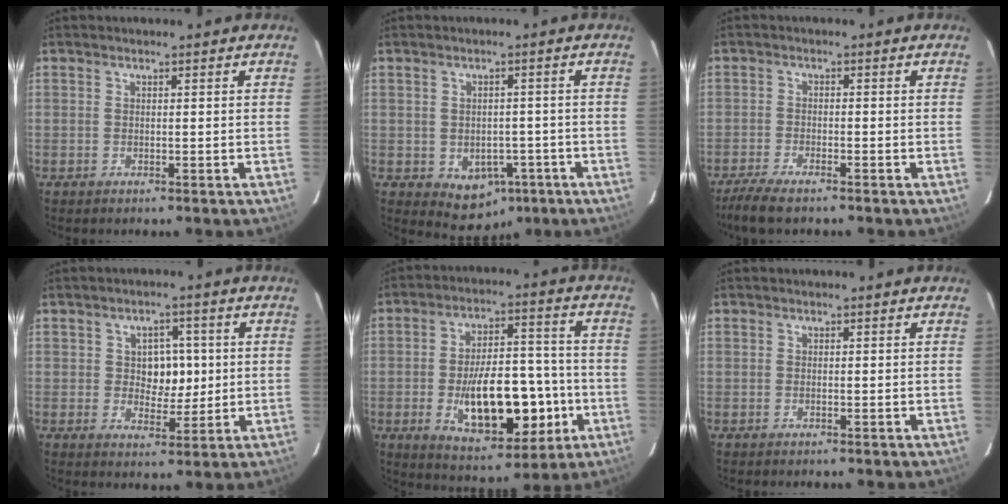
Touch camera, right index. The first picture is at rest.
{"total": 6.4, "force": [-2.5, 4.8, 3.3], "torque": [-0.039, 0.005, -0.023]}
{"total": 6.2, "force": [-4.9, 1.0, 3.5], "torque": [-0.065, -0.014, -0.083]}
{"total": 5.5, "force": [0.7, 3.7, 3.9], "torque": [-0.050, 0.010, 0.017]}
{"total": 16.6, "force": [-4.1, 7.1, 14.4], "torque": [-0.228, 0.015, -0.052]}
{"total": 0.0}